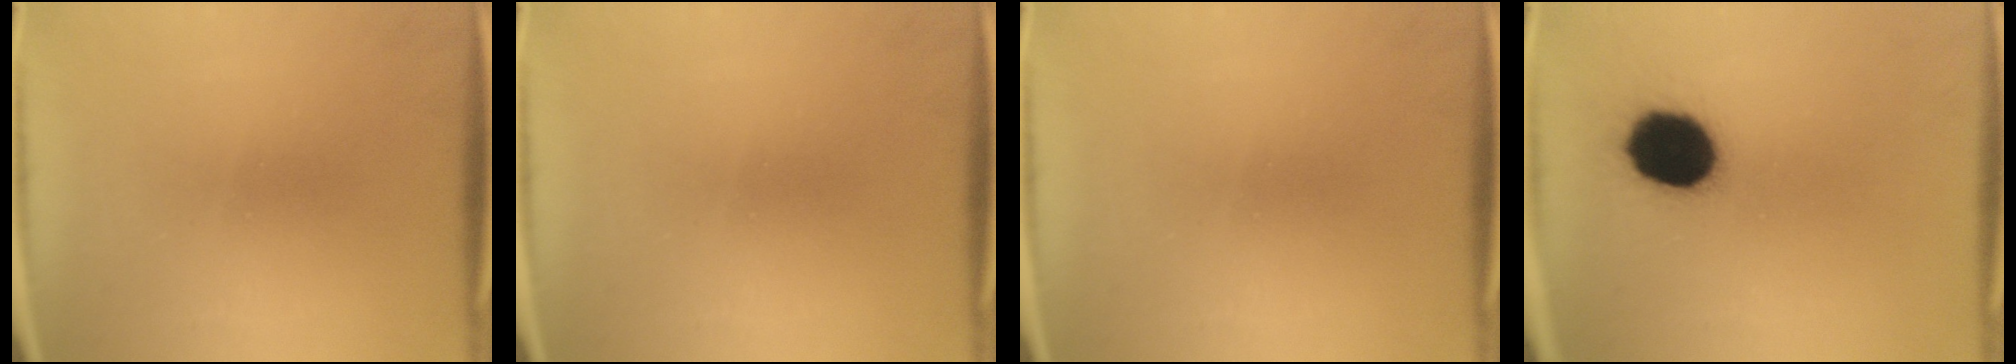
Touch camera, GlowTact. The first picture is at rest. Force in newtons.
{"total": 0.0}
{"total": 0.0}
{"total": 16.2}